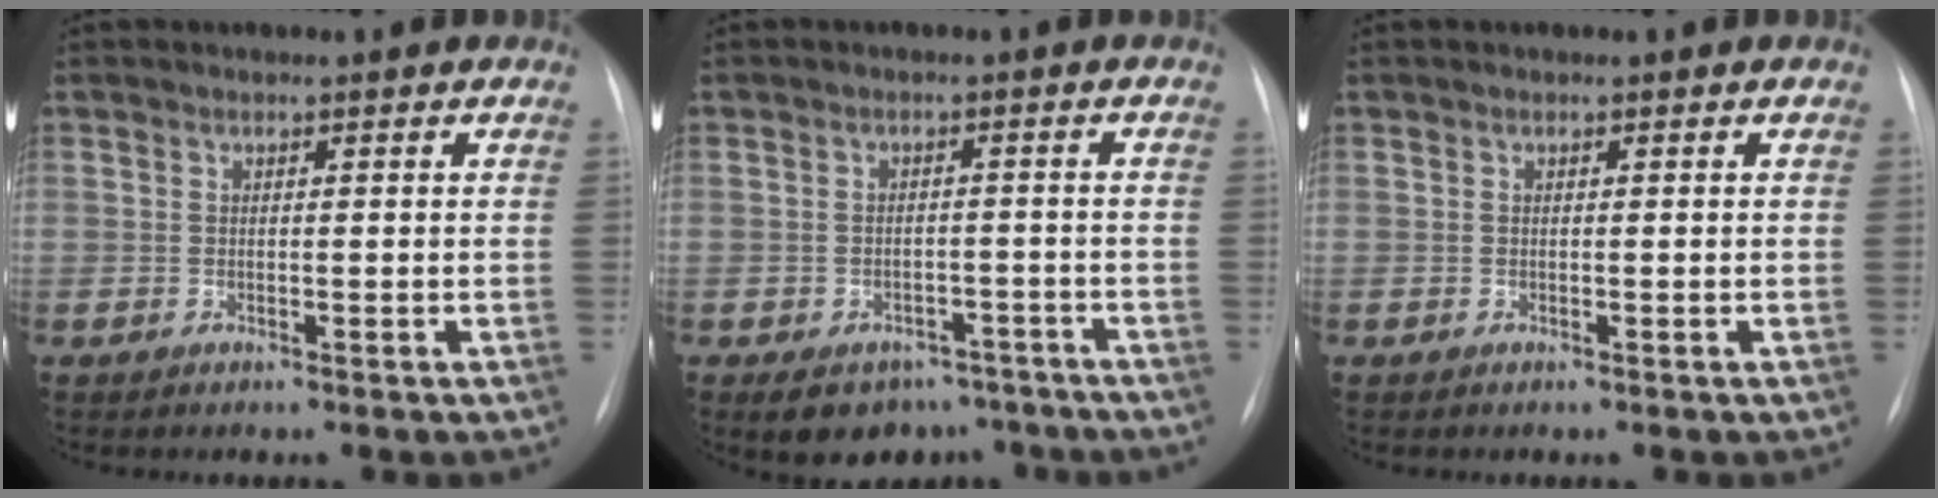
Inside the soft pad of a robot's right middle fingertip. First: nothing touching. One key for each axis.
{"total": 8.3, "fx": -6.1, "fy": 5.1, "fz": 2.2, "tx": -0.018, "ty": 0.010, "tz": -0.079}
{"total": 0.0}